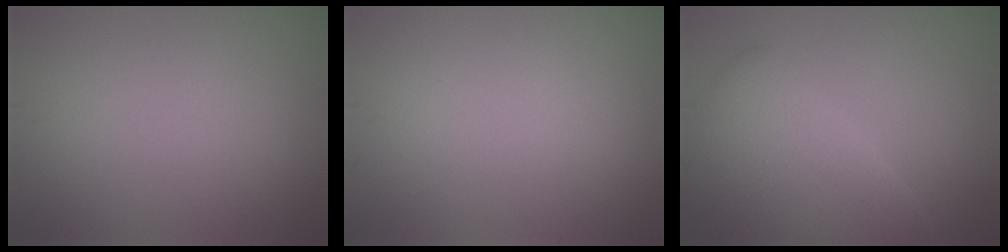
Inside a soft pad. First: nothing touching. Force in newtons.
{"total": 0.0}
{"total": 8.3, "press": 8.3, "slide": 0.2}